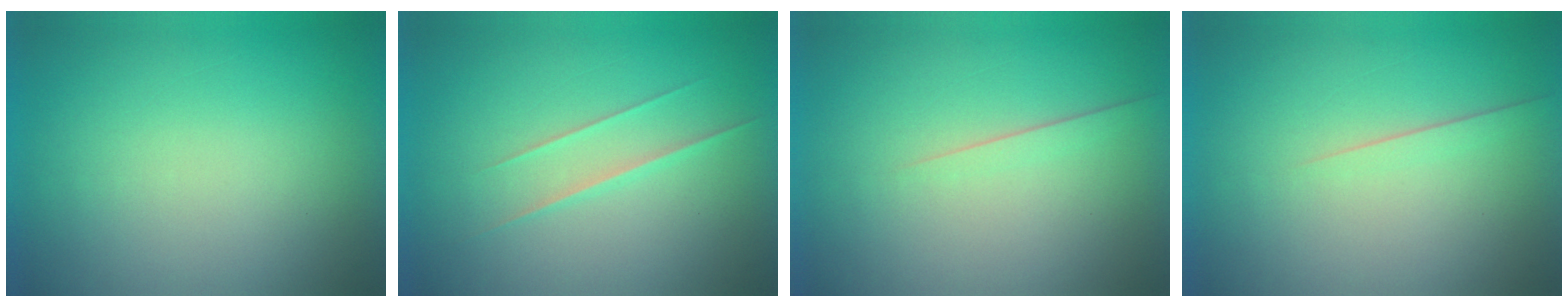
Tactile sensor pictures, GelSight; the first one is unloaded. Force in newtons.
{"total": 1.5}
{"total": 1.4}
{"total": 1.6}